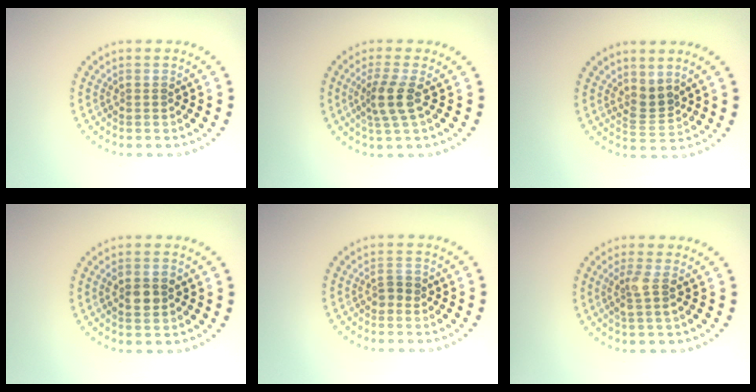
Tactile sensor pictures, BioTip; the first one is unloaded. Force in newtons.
{"total": 2.7, "press": 2.0, "slide": 1.8}
{"total": 2.3, "press": 1.7, "slide": 1.6}
{"total": 2.6, "press": 2.5, "slide": 0.3}
{"total": 1.2, "press": 1.1, "slide": 0.3}
{"total": 1.9, "press": 1.5, "slide": 1.2}